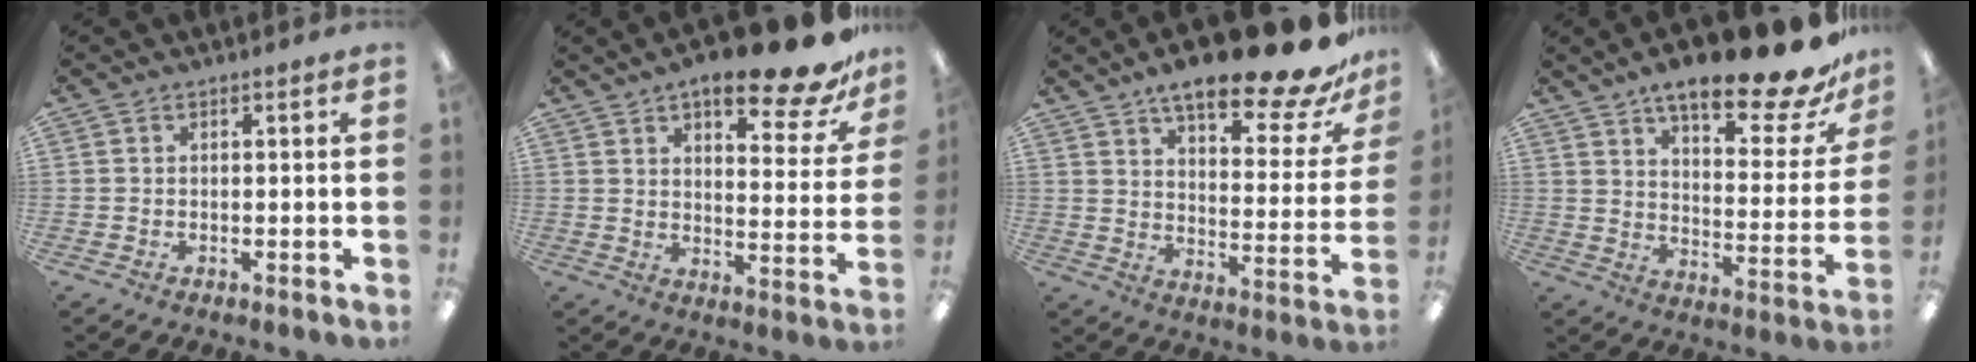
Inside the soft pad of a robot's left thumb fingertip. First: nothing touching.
{"total": 16.1, "force": [11.9, 4.7, 9.8], "torque": [-0.133, -0.076, 0.192]}
{"total": 19.7, "force": [15.0, 5.3, 11.5], "torque": [-0.175, -0.101, 0.246]}
{"total": 19.8, "force": [15.2, 5.3, 11.6], "torque": [-0.176, -0.101, 0.249]}